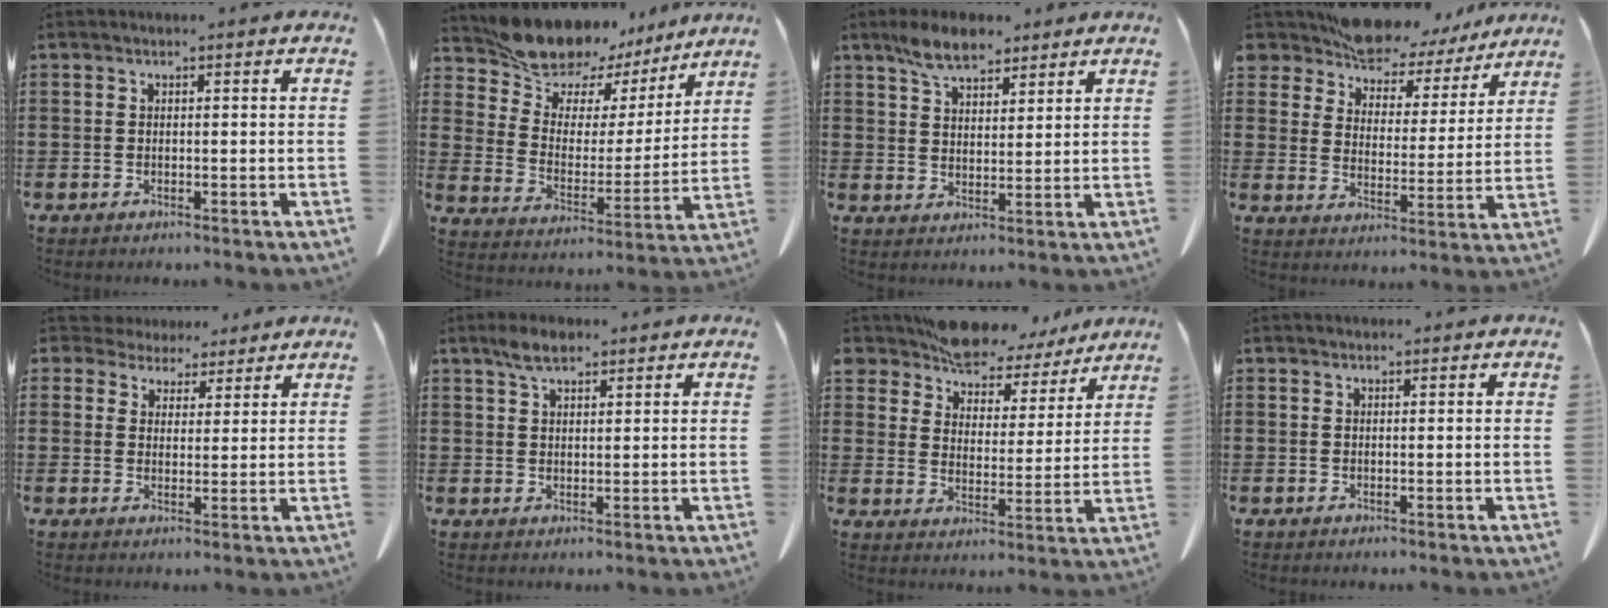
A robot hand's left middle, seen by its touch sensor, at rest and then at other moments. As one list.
[{"total": 11.5, "force": [10.8, 3.6, 1.8], "torque": [-0.081, -0.085, 0.199]}, {"total": 6.5, "force": [5.0, 2.9, 2.9], "torque": [-0.065, -0.003, 0.092]}, {"total": 8.0, "force": [7.7, 2.3, 0.8], "torque": [-0.061, -0.050, 0.141]}, {"total": 4.8, "force": [4.3, 2.1, 0.4], "torque": [-0.030, -0.006, 0.082]}, {"total": 3.6, "force": [2.7, 1.5, 1.9], "torque": [-0.035, 0.000, 0.048]}, {"total": 8.2, "force": [7.7, 2.6, 1.5], "torque": [-0.062, -0.045, 0.140]}, {"total": 0.5, "force": [0.5, 0.2, 0.1], "torque": [-0.003, -0.001, 0.010]}]